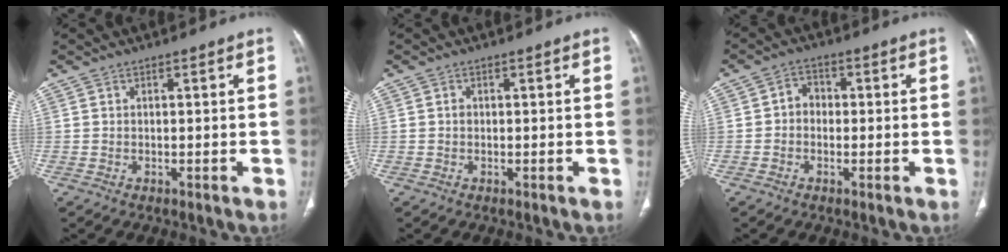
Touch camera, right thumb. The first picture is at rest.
{"total": 0.8, "force": [-0.1, 0.7, 0.4], "torque": [-0.005, 0.003, -0.004]}
{"total": 3.4, "force": [-0.4, 2.9, 1.8], "torque": [-0.011, 0.016, -0.017]}